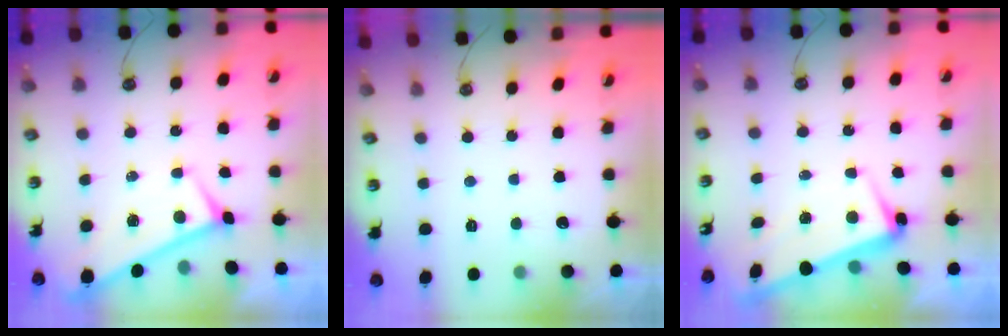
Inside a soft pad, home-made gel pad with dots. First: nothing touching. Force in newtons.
{"total": 0.0}
{"total": 3.0, "press": 2.9, "slide": 0.8}